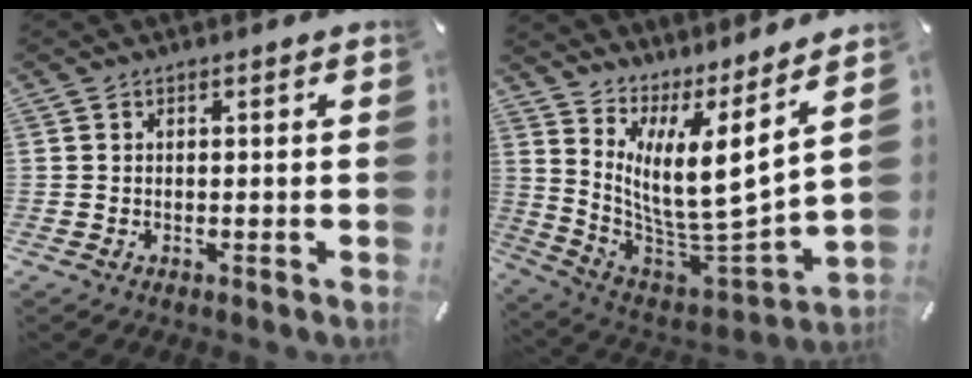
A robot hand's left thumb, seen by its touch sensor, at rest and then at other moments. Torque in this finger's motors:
{"motor_torque": [1.76, 0.27, 1.34, -1.42, 0.16]}